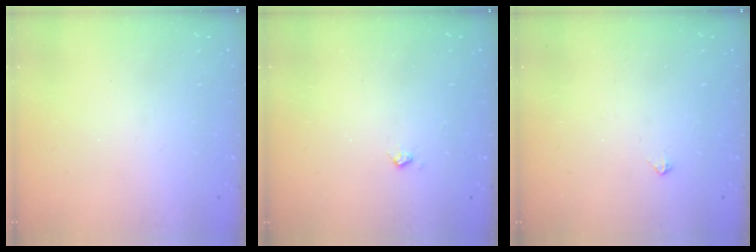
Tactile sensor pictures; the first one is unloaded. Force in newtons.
{"total": 3.4, "press": 3.3, "slide": 0.7}
{"total": 2.5, "press": 2.4, "slide": 0.4}